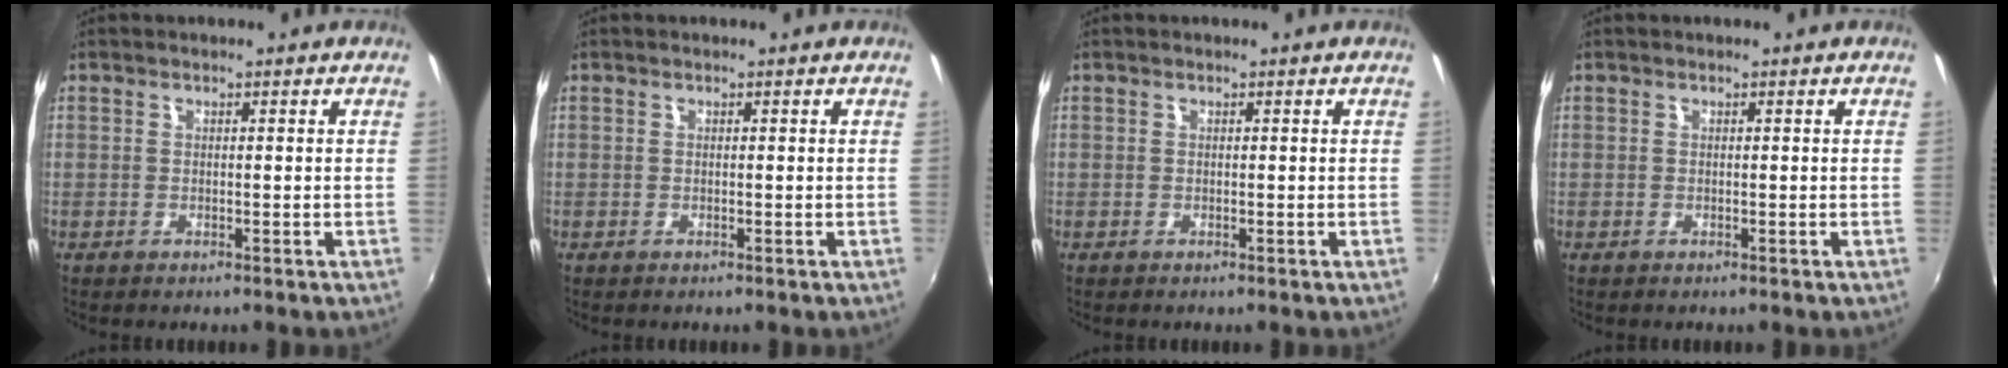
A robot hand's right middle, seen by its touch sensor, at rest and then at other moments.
{"total": 0.0}
{"total": 0.0}
{"total": 0.0}